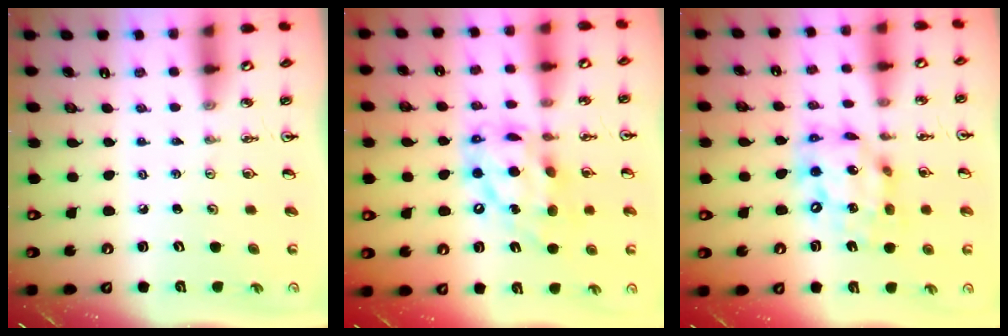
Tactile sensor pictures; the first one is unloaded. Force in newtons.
{"total": 15.1, "press": 15.1, "slide": 1.3}
{"total": 14.4, "press": 14.4, "slide": 1.0}